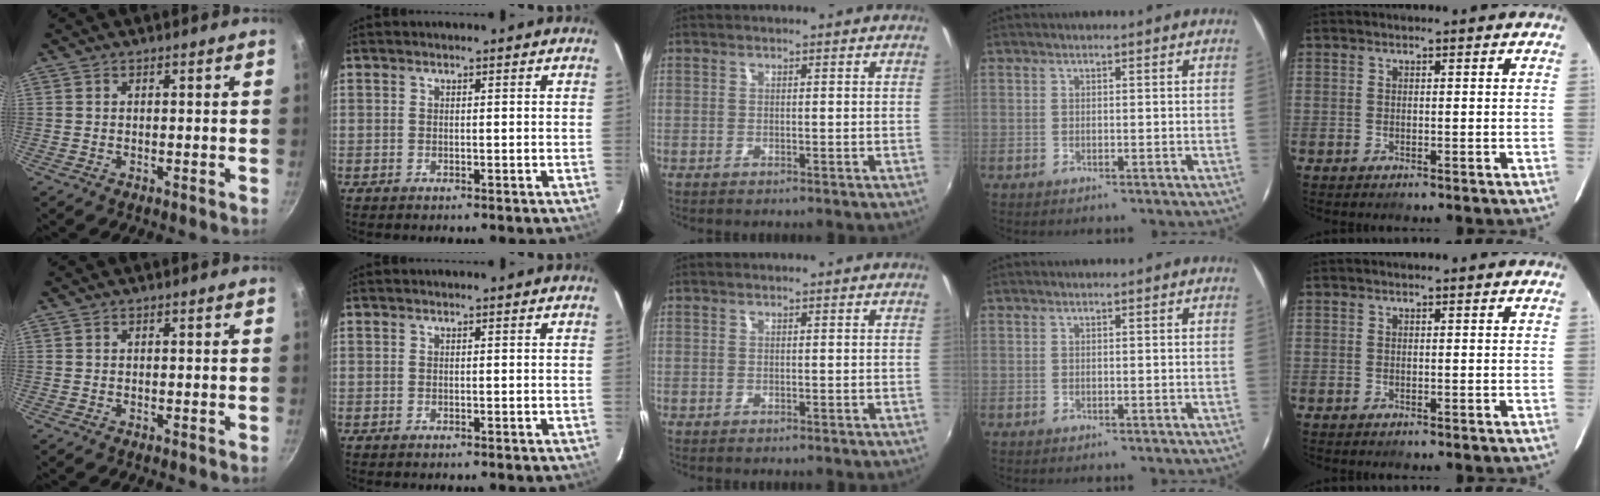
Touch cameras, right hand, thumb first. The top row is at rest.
{}